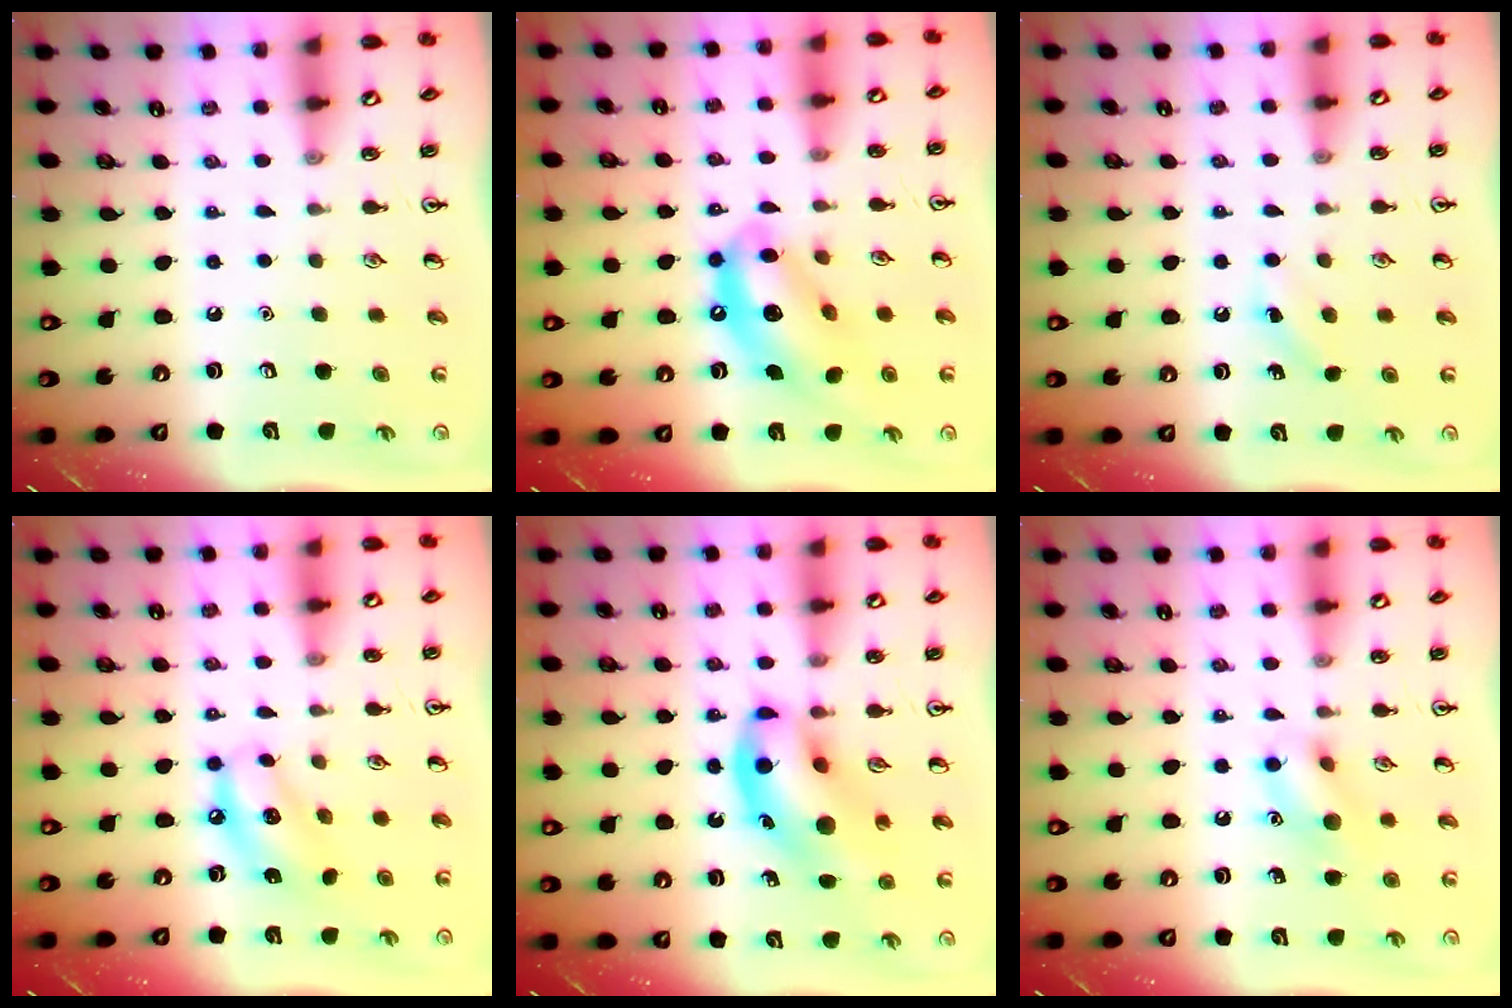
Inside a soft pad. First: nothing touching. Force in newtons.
{"total": 13.2, "press": 12.6, "slide": 3.9}
{"total": 2.8, "press": 2.6, "slide": 1.0}
{"total": 9.4, "press": 9.2, "slide": 2.2}
{"total": 13.2, "press": 12.7, "slide": 3.7}
{"total": 10.5, "press": 10.4, "slide": 0.9}